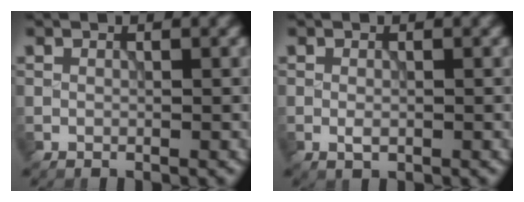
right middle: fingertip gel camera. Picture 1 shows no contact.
{"total": 0.9, "force": [-0.3, 0.4, 0.7], "torque": [-0.017, -0.001, -0.005]}